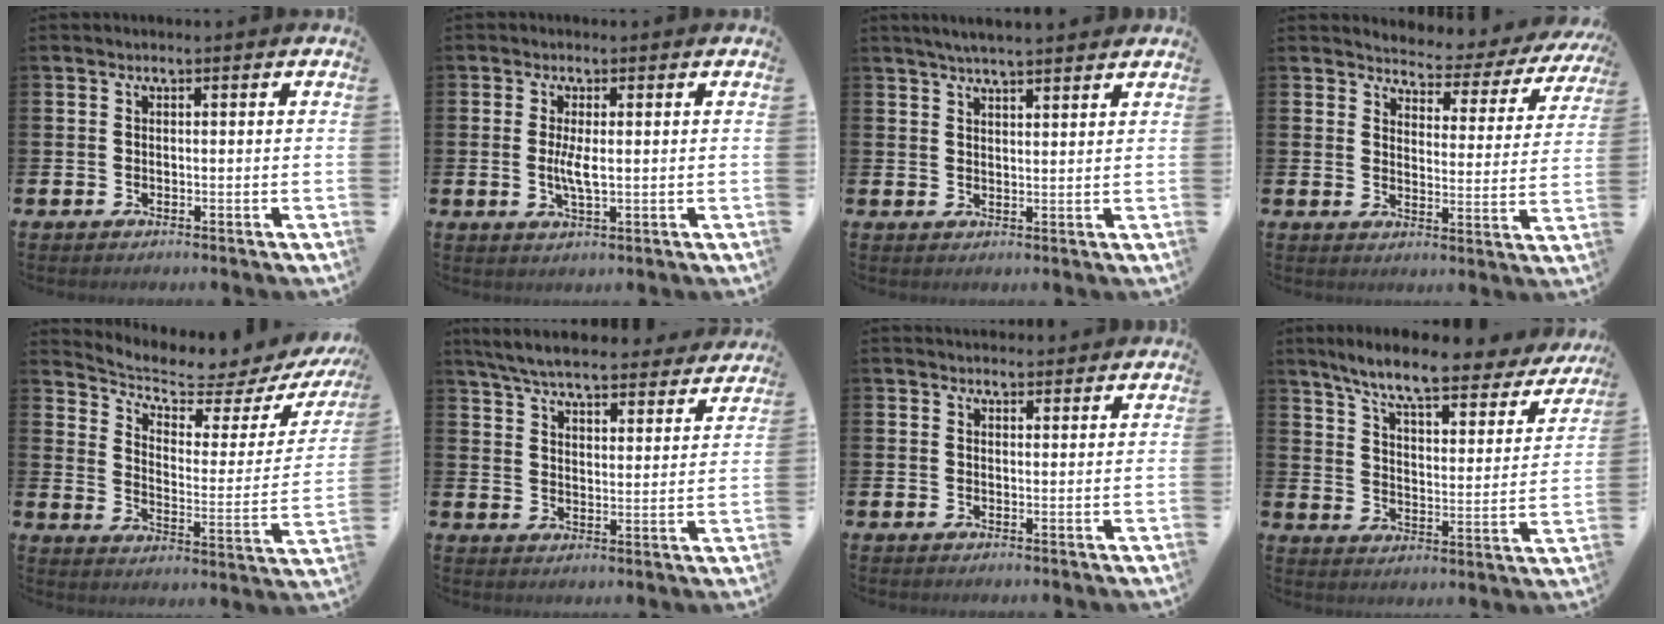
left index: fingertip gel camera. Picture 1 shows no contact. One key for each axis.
{"total": 3.4, "fx": 0.2, "fy": 0.9, "fz": 3.3, "tx": -0.053, "ty": -0.004, "tz": 0.001}
{"total": 4.9, "fx": 4.8, "fy": -0.1, "fz": 1.0, "tx": -0.030, "ty": -0.023, "tz": 0.086}
{"total": 3.6, "fx": 3.4, "fy": 1.1, "fz": 0.4, "tx": -0.026, "ty": -0.038, "tz": 0.049}
{"total": 4.9, "fx": 4.5, "fy": 1.2, "fz": 1.6, "tx": -0.057, "ty": -0.049, "tz": 0.068}
{"total": 6.8, "fx": 6.4, "fy": 0.7, "fz": 2.0, "tx": -0.060, "ty": -0.042, "tz": 0.111}
{"total": 2.2, "fx": 2.1, "fy": 0.6, "fz": 0.0, "tx": 0.004, "ty": -0.007, "tz": 0.037}
{"total": 8.2, "fx": 7.0, "fy": 1.3, "fz": 4.0, "tx": -0.103, "ty": -0.046, "tz": 0.115}